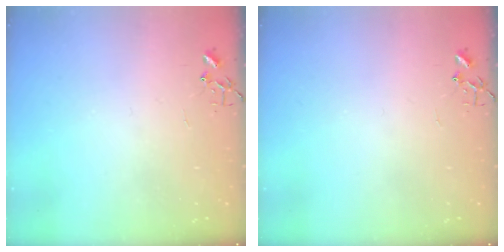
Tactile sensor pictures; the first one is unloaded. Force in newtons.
{"total": 0.0}